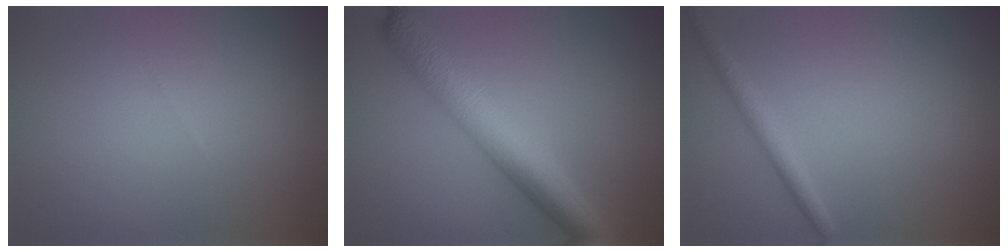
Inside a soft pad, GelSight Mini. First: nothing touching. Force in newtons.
{"total": 6.4, "press": 6.4, "slide": 0.1}
{"total": 1.7, "press": 1.7, "slide": 0.1}